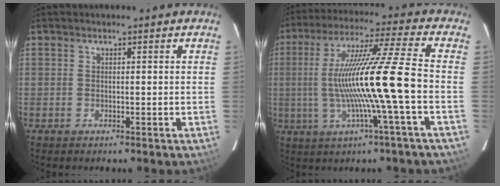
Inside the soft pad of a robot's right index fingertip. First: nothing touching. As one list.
[{"total": 15.0, "force": [-2.8, -2.5, 14.6], "torque": [-0.265, -0.006, -0.043]}]